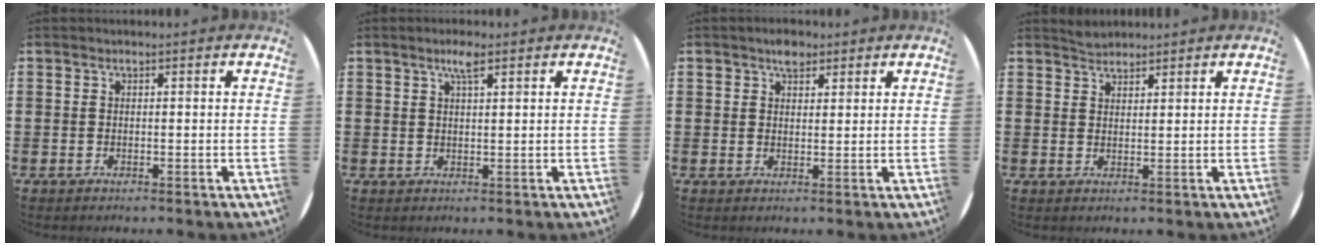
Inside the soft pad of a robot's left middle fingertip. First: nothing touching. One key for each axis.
{"total": 2.7, "fx": 1.9, "fy": 0.4, "fz": 2.0, "tx": -0.041, "ty": 0.006, "tz": 0.032}
{"total": 2.5, "fx": 2.0, "fy": 1.3, "fz": 0.8, "tx": -0.003, "ty": -0.002, "tz": 0.034}
{"total": 2.0, "fx": 1.9, "fy": 0.4, "fz": -0.1, "tx": -0.003, "ty": 0.003, "tz": 0.038}